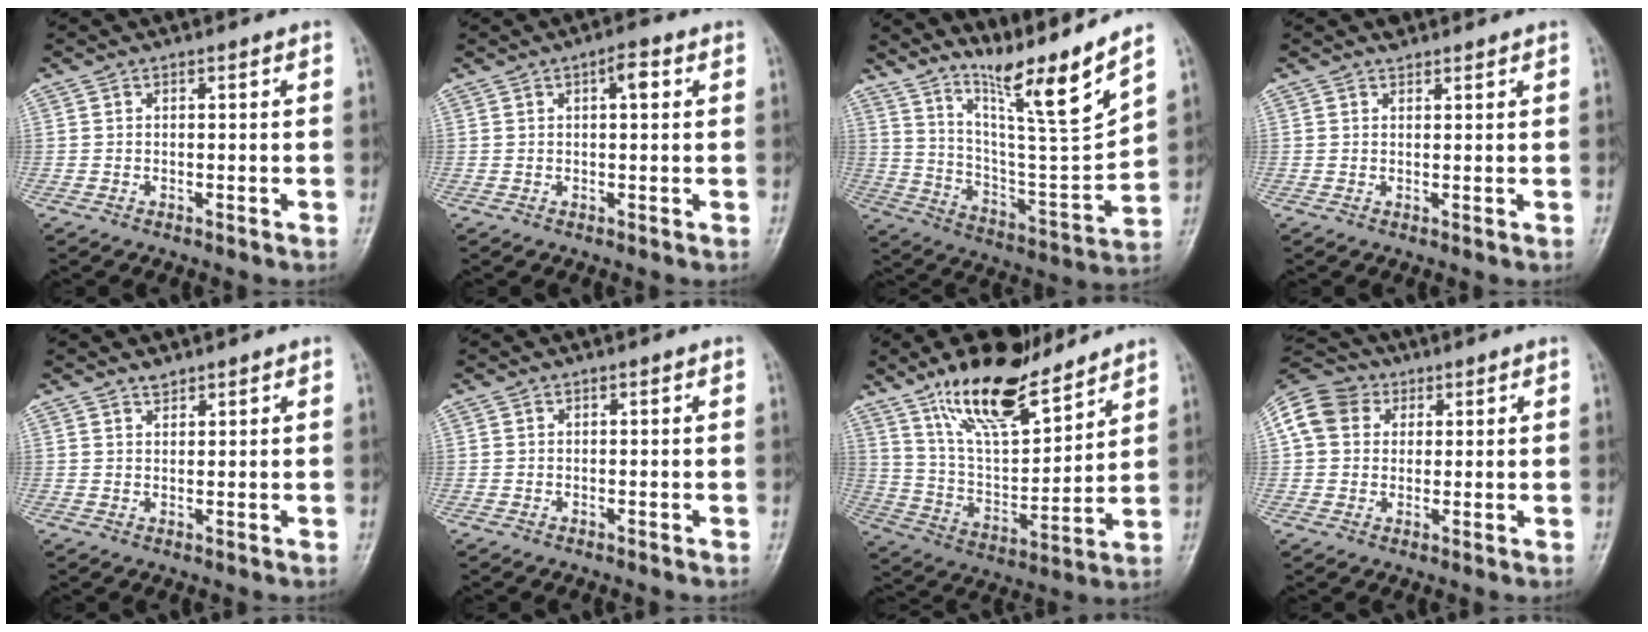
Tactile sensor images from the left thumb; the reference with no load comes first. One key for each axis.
{"total": 3.1, "fx": 1.1, "fy": 1.1, "fz": 2.7, "tx": -0.036, "ty": 0.003, "tz": 0.014}
{"total": 16.4, "fx": 12.8, "fy": -0.9, "fz": 10.1, "tx": -0.153, "ty": -0.093, "tz": 0.233}
{"total": 1.4, "fx": 1.2, "fy": 0.7, "fz": 0.3, "tx": 0.002, "ty": -0.009, "tz": 0.018}
{"total": 1.5, "fx": 1.4, "fy": 0.6, "fz": 0.3, "tx": 0.002, "ty": -0.011, "tz": 0.024}
{"total": 0.0}
{"total": 18.1, "fx": 13.1, "fy": 6.0, "fz": 10.8, "tx": -0.153, "ty": -0.070, "tz": 0.243}
{"total": 10.6, "fx": 3.1, "fy": 8.7, "fz": 5.2, "tx": -0.092, "ty": 0.018, "tz": 0.047}